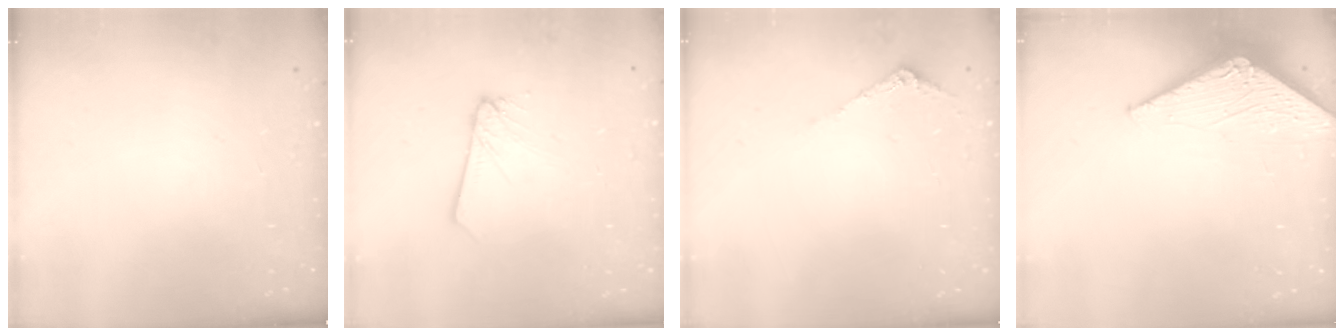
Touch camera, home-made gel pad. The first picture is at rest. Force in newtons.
{"total": 2.2, "press": 2.2, "slide": 0.2}
{"total": 6.0, "press": 5.9, "slide": 0.8}
{"total": 2.9, "press": 2.9, "slide": 0.3}